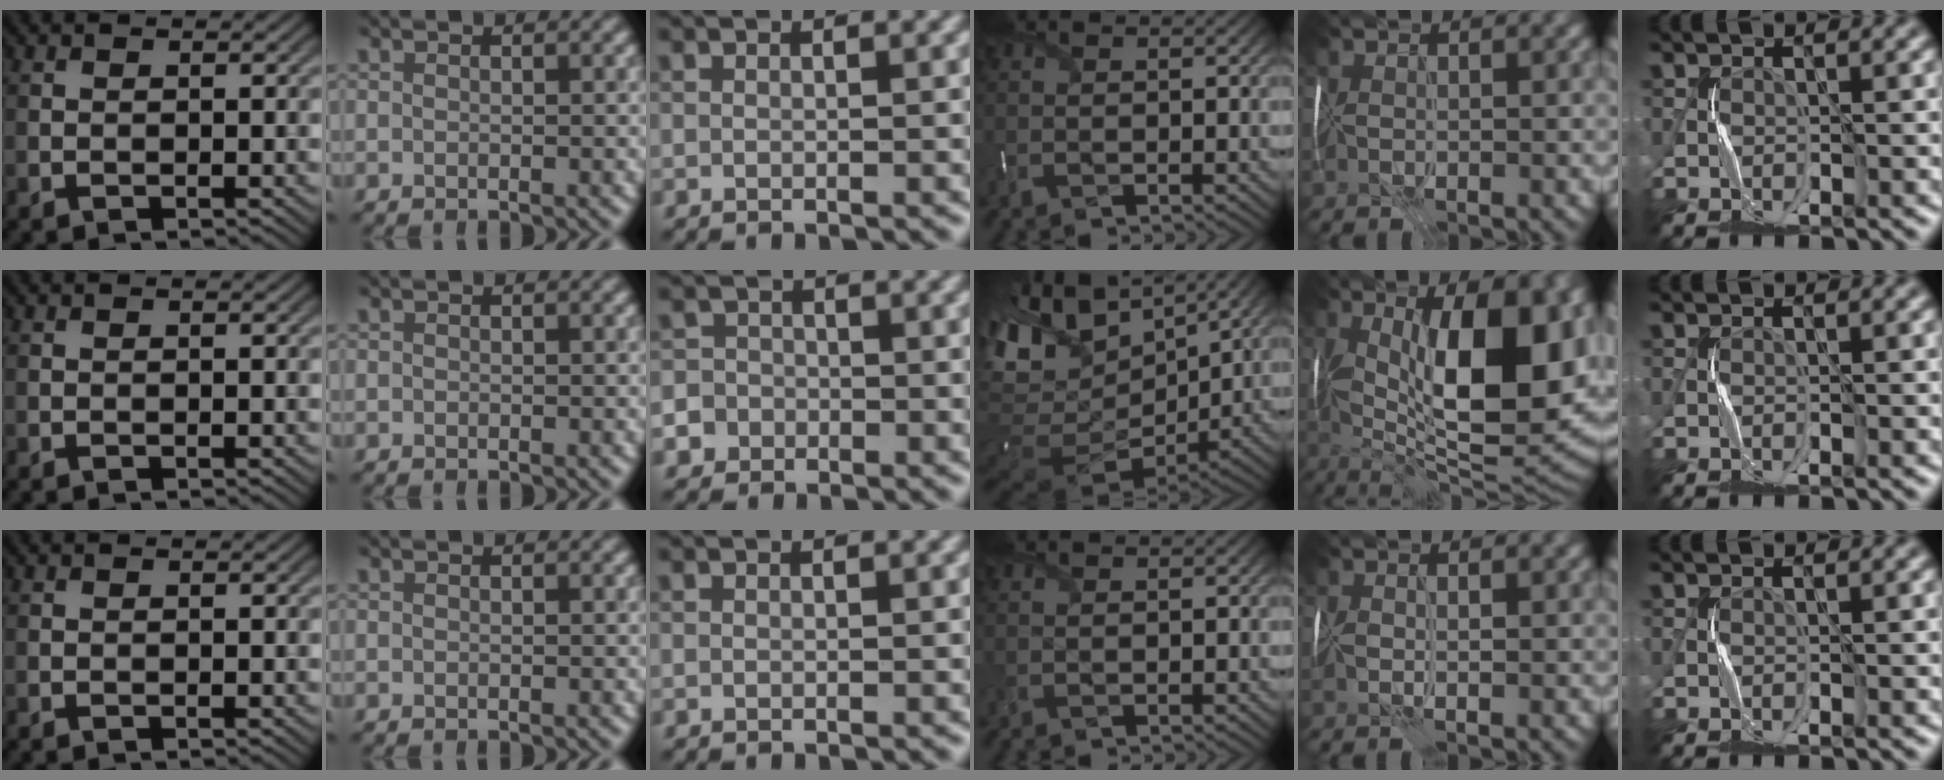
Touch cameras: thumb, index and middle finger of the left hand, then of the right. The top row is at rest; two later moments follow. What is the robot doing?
{"motion": "wrap", "object": "plastic wrap"}